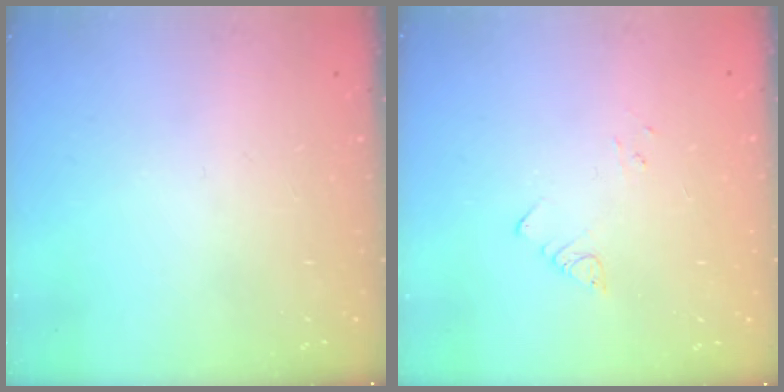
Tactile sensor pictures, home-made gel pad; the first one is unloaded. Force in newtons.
{"total": 3.0, "press": 3.0, "slide": 0.4}